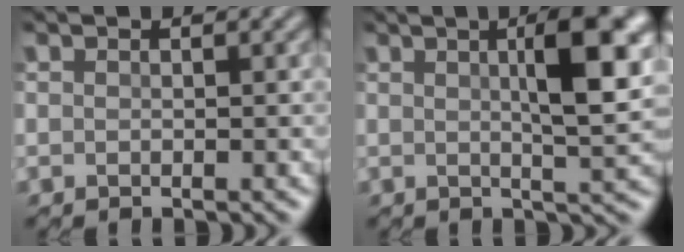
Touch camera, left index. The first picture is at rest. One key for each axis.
{"total": 6.4, "fx": 1.9, "fy": 1.3, "fz": 6.0, "tx": -0.093, "ty": 0.013, "tz": 0.029}